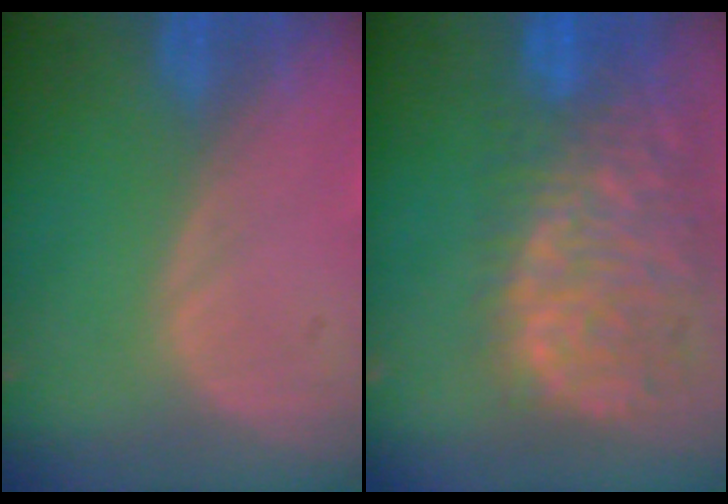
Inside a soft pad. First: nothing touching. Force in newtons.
{"total": 13.3, "press": 11.1, "slide": 7.4}